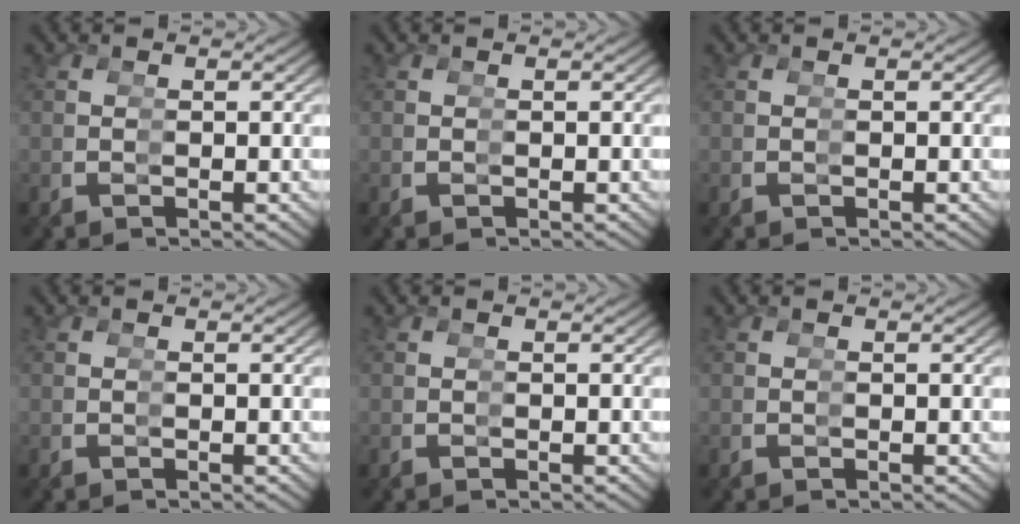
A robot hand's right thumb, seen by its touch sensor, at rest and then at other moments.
{"total": 0.0}
{"total": 0.0}
{"total": 0.0}
{"total": 0.0}
{"total": 0.0}